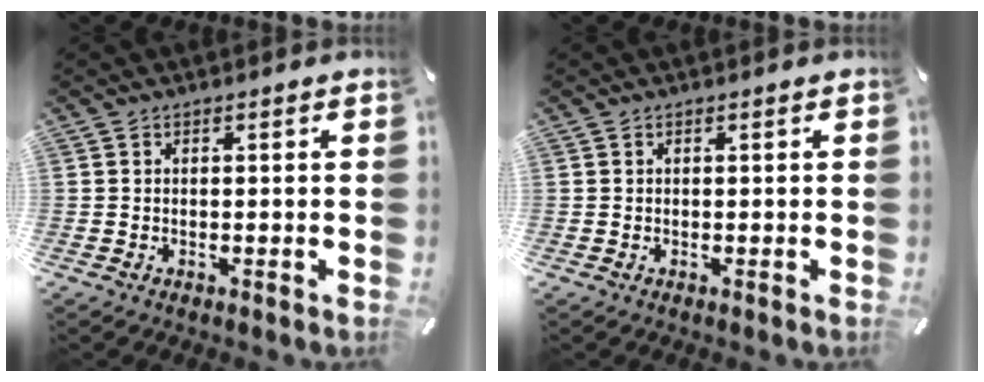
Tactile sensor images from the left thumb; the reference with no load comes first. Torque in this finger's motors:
{"motor_torque": [0.00, 0.00, 0.00, 0.00, 0.00]}